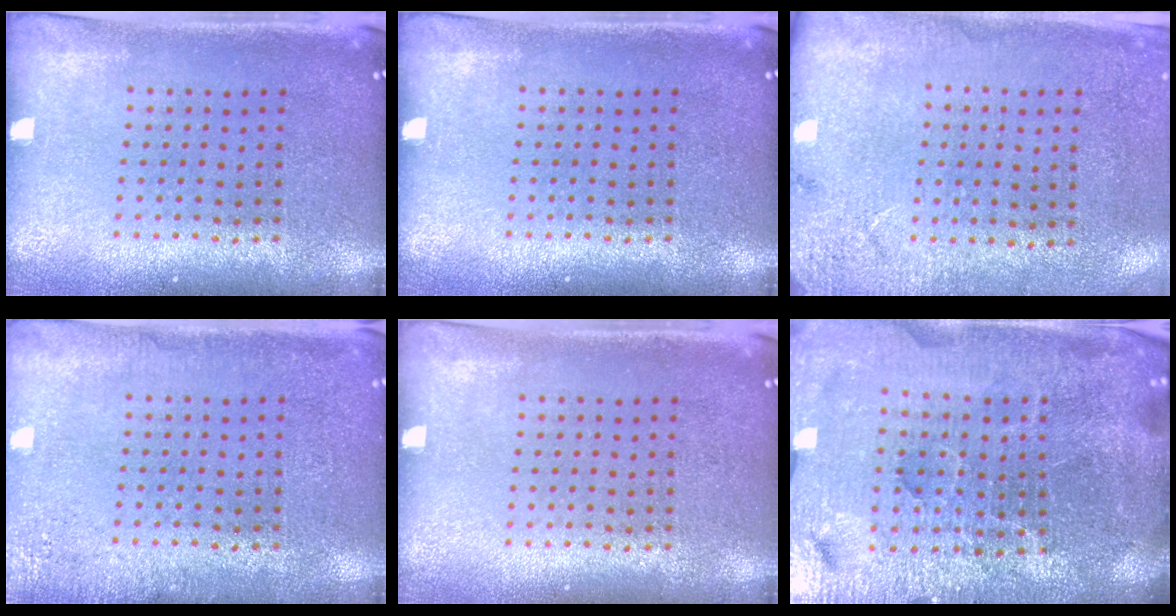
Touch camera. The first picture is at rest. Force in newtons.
{"total": 0.0}
{"total": 2.7, "press": 2.2, "slide": 1.5}
{"total": 2.3, "press": 2.2, "slide": 0.3}
{"total": 0.0}
{"total": 6.3, "press": 5.6, "slide": 2.8}